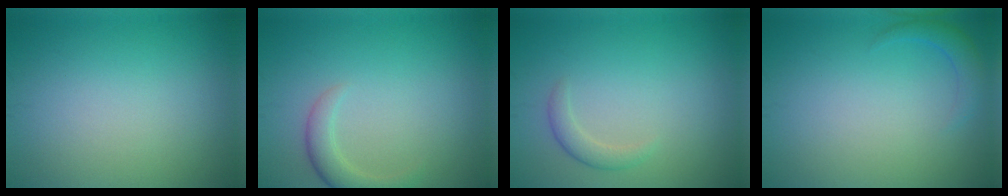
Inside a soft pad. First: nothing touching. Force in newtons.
{"total": 2.5, "press": 2.5, "slide": 0.2}
{"total": 1.5, "press": 1.5, "slide": 0.1}
{"total": 1.6, "press": 1.6, "slide": 0.2}